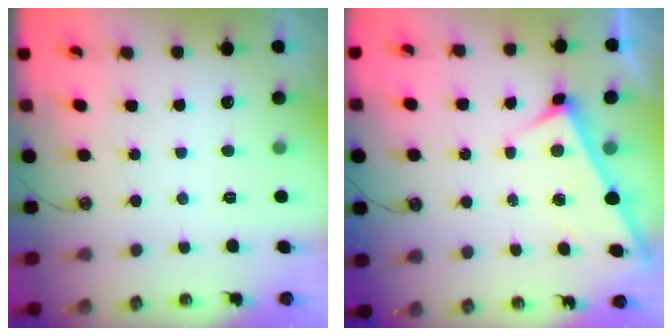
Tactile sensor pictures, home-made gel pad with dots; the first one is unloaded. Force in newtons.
{"total": 3.4, "press": 3.4, "slide": 0.4}